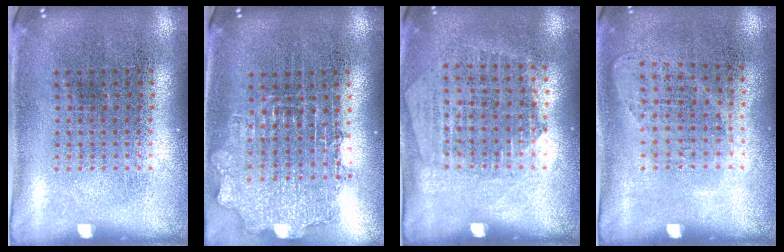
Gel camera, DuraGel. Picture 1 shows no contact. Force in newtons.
{"total": 1.6, "press": 1.3, "slide": 0.8}
{"total": 1.3, "press": 1.2, "slide": 0.5}
{"total": 1.0, "press": 0.9, "slide": 0.5}